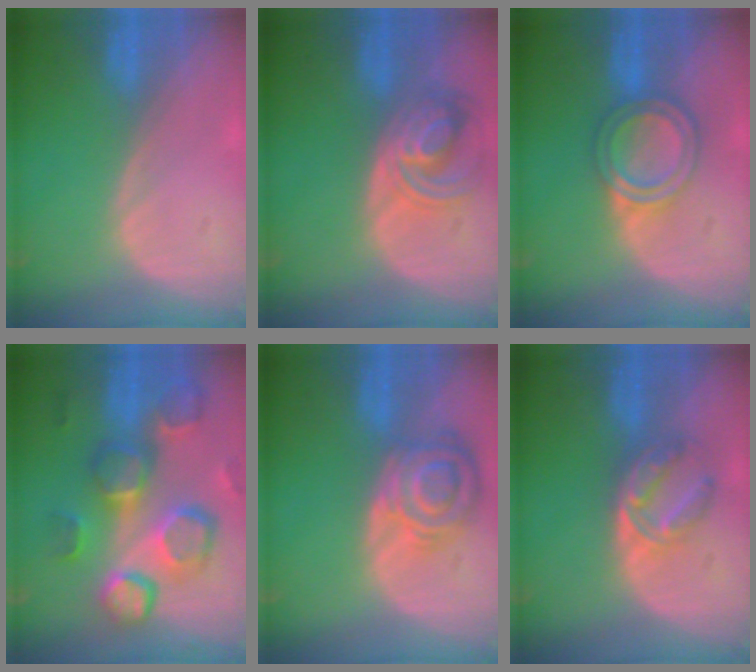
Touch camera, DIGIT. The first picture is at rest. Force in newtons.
{"total": 7.4, "press": 6.7, "slide": 3.2}
{"total": 6.2, "press": 5.4, "slide": 3.0}
{"total": 13.0, "press": 11.4, "slide": 6.4}
{"total": 8.4, "press": 7.4, "slide": 3.9}
{"total": 5.7, "press": 5.4, "slide": 1.6}